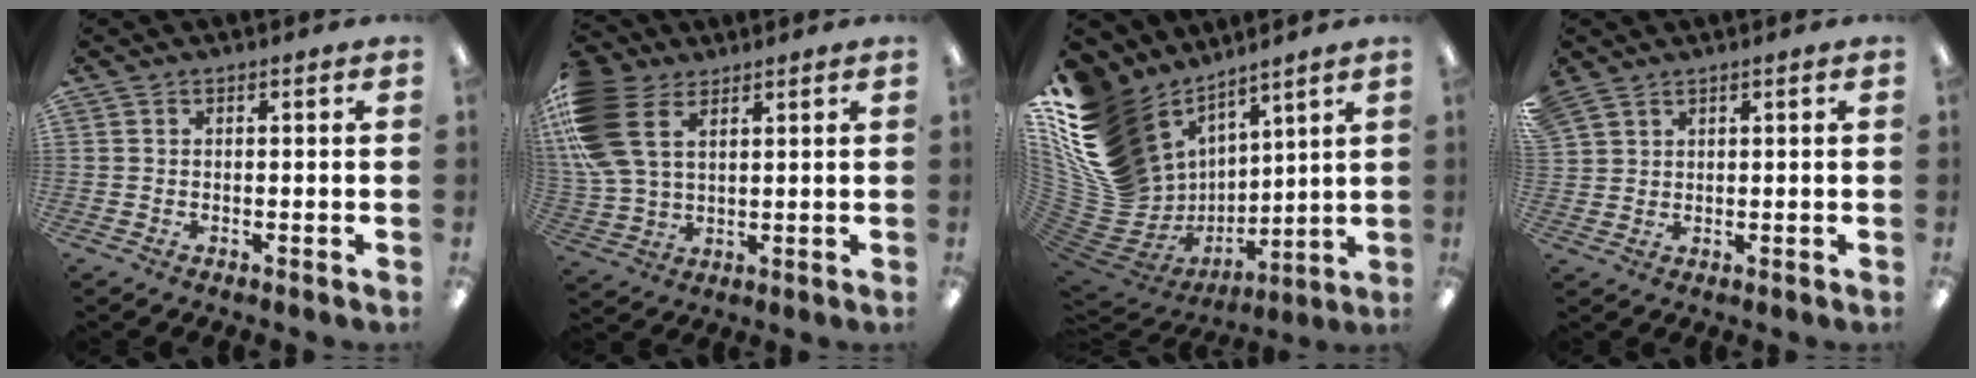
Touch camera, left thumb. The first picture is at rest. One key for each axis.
{"total": 15.8, "fx": 6.2, "fy": 10.2, "fz": 10.3, "tx": -0.255, "ty": -0.020, "tz": 0.115}
{"total": 20.2, "fx": 7.8, "fy": 15.1, "fz": 10.9, "tx": -0.232, "ty": -0.082, "tz": 0.178}
{"total": 3.1, "fx": 2.4, "fy": 1.8, "fz": 0.8, "tx": -0.021, "ty": -0.002, "tz": 0.048}